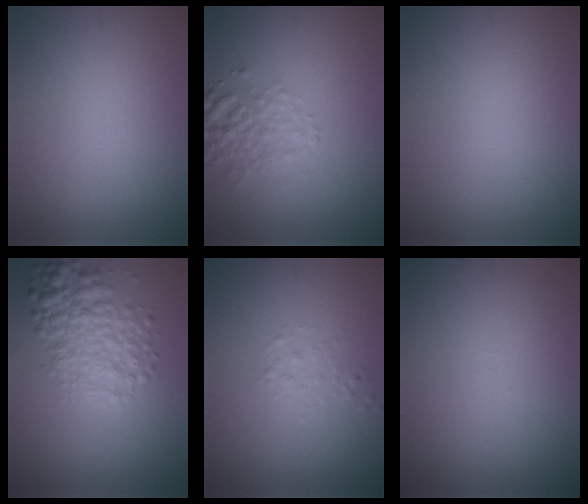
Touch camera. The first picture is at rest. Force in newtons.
{"total": 2.7, "press": 2.7, "slide": 0.1}
{"total": 0.0}
{"total": 5.0, "press": 5.0, "slide": 0.1}
{"total": 1.0, "press": 1.0, "slide": 0.0}
{"total": 0.0}